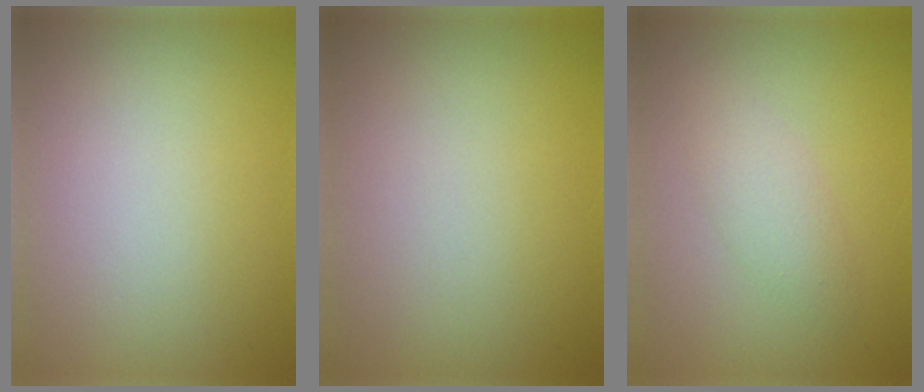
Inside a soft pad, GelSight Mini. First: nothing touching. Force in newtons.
{"total": 0.0}
{"total": 2.7, "press": 2.7, "slide": 0.2}